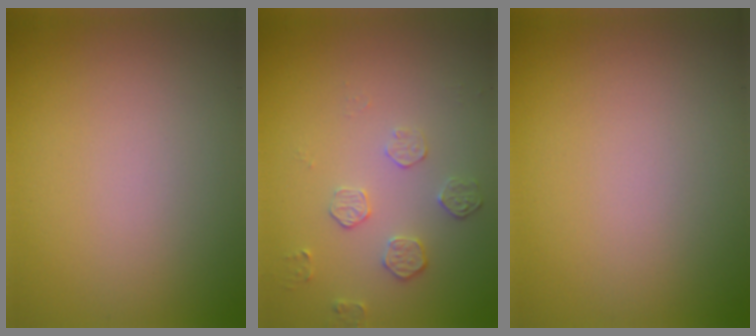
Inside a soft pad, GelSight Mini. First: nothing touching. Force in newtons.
{"total": 1.8, "press": 1.2, "slide": 1.3}
{"total": 0.0}